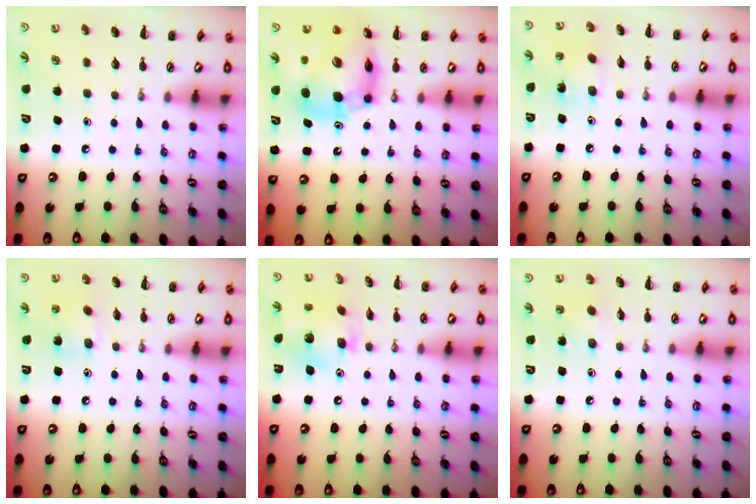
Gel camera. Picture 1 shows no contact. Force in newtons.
{"total": 13.5, "press": 12.8, "slide": 4.3}
{"total": 3.9, "press": 3.7, "slide": 1.0}
{"total": 4.3, "press": 4.2, "slide": 0.9}
{"total": 8.1, "press": 8.1, "slide": 0.2}
{"total": 2.8, "press": 2.7, "slide": 0.7}